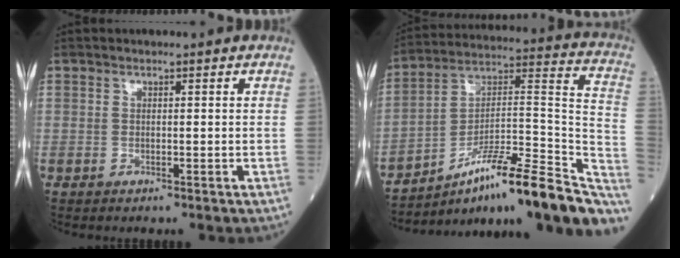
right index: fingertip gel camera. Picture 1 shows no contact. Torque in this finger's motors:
{"motor_torque": [-0.54, -0.88, 0.12, 0.03]}